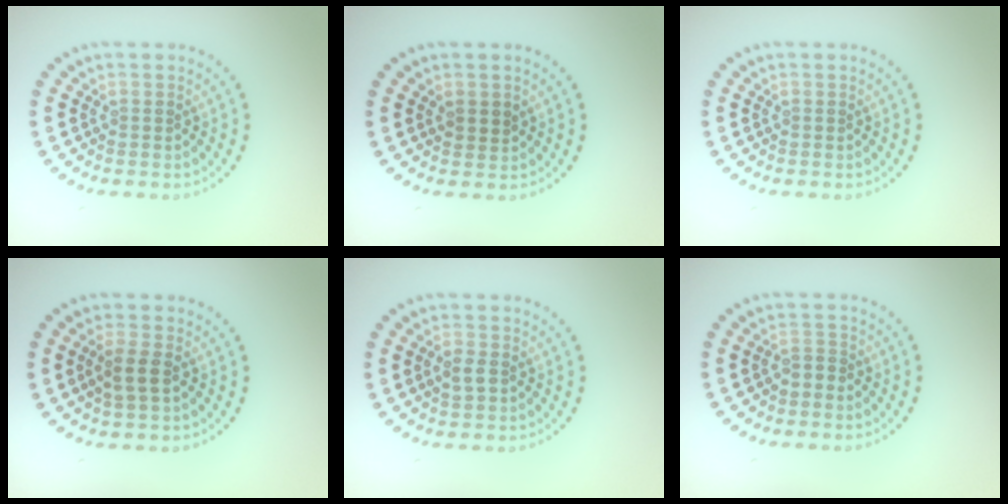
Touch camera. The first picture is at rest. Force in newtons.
{"total": 1.3, "press": 1.2, "slide": 0.5}
{"total": 0.0}
{"total": 2.0, "press": 1.9, "slide": 0.6}
{"total": 1.3, "press": 1.3, "slide": 0.1}
{"total": 1.2, "press": 1.0, "slide": 0.7}